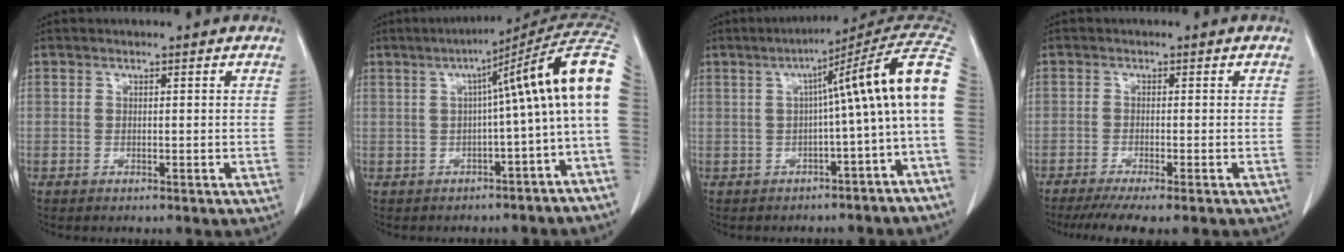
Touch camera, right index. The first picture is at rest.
{"total": 14.3, "force": [0.9, 0.1, 14.2], "torque": [-0.171, 0.050, 0.004]}
{"total": 13.5, "force": [0.0, -0.2, 13.5], "torque": [-0.171, 0.045, -0.010]}
{"total": 7.2, "force": [-5.8, 0.4, 4.2], "torque": [-0.056, -0.013, -0.091]}